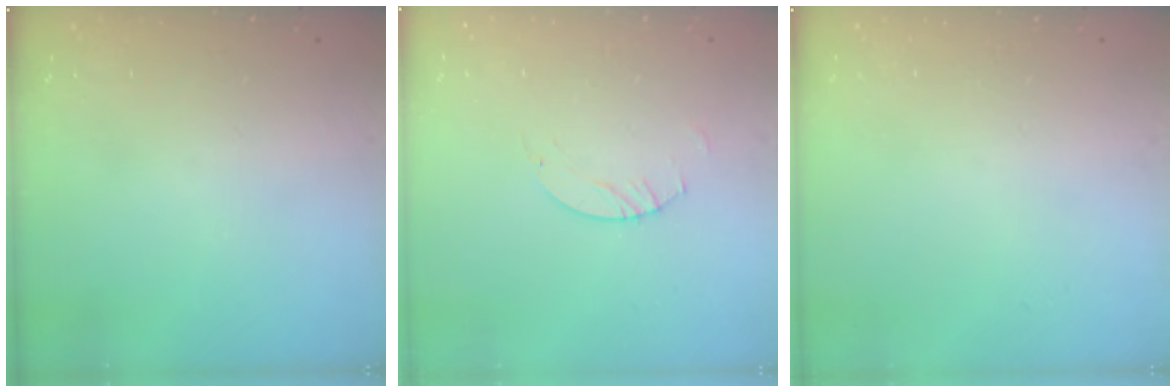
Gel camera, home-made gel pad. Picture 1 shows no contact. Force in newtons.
{"total": 2.0, "press": 2.0, "slide": 0.2}
{"total": 0.0}